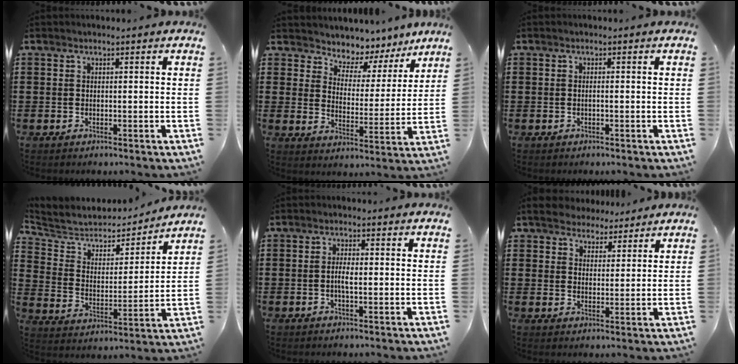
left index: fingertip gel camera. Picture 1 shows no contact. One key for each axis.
{"total": 4.5, "fx": 4.1, "fy": 1.7, "fz": -0.2, "tx": -0.022, "ty": -0.036, "tz": 0.066}
{"total": 0.6, "fx": -0.2, "fy": 0.0, "fz": 0.5, "tx": -0.010, "ty": -0.003, "tz": -0.002}
{"total": 5.1, "fx": 4.5, "fy": 2.0, "fz": 1.2, "tx": -0.056, "ty": -0.034, "tz": 0.070}
{"total": 2.7, "fx": -0.4, "fy": 0.5, "fz": 2.6, "tx": -0.054, "ty": -0.004, "tz": -0.009}
{"total": 4.6, "fx": 4.1, "fy": 2.0, "fz": 0.3, "tx": -0.025, "ty": -0.002, "tz": 0.077}